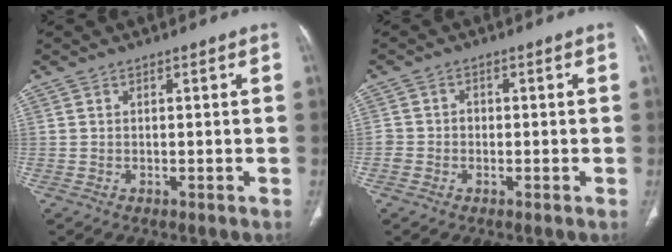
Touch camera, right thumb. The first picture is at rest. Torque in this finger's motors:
{"motor_torque": [0.24, -0.02, 0.36, 0.21, -0.02]}